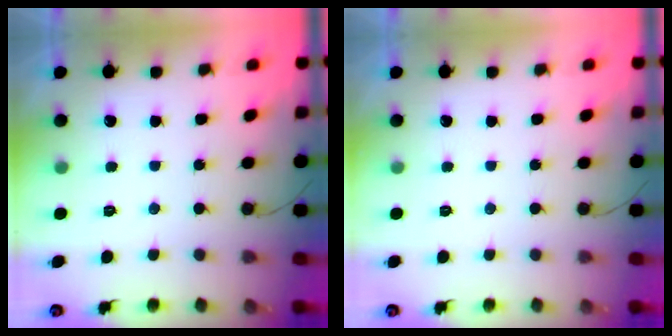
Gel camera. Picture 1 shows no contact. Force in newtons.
{"total": 0.0}